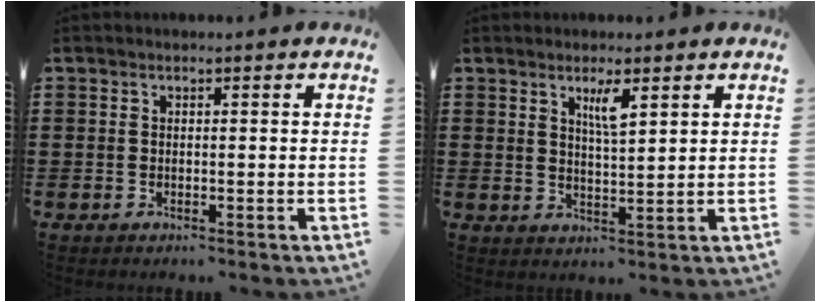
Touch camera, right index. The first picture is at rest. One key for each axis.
{"total": 3.6, "fx": 2.0, "fy": 0.7, "fz": 2.9, "tx": -0.053, "ty": 0.001, "tz": 0.031}